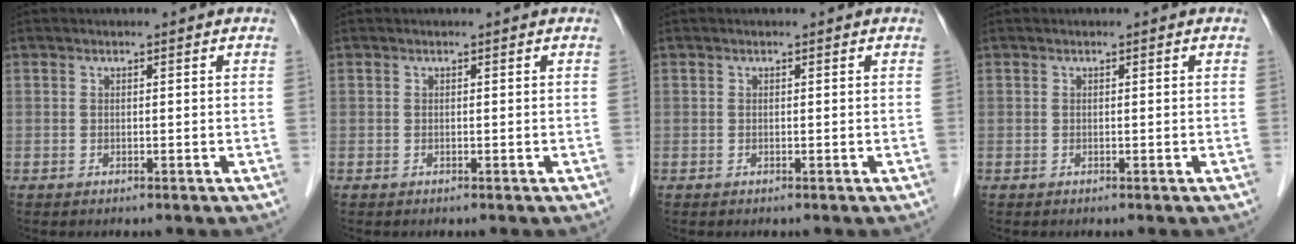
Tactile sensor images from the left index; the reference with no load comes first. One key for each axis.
{"total": 0.0}
{"total": 0.0}
{"total": 0.0}